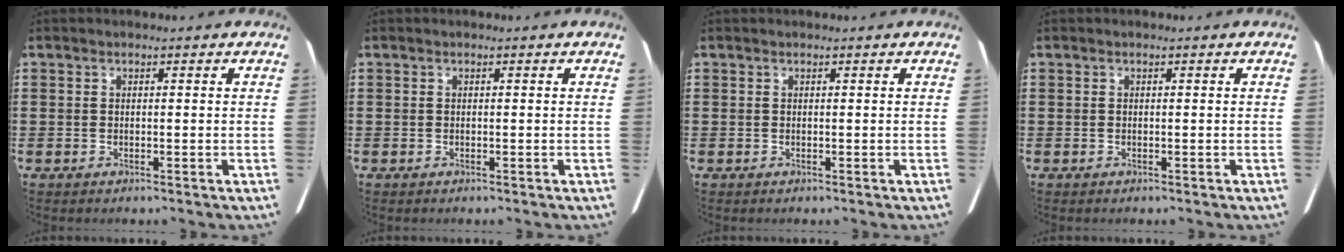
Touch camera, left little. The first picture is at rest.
{"total": 0.0}
{"total": 0.0}
{"total": 0.0}